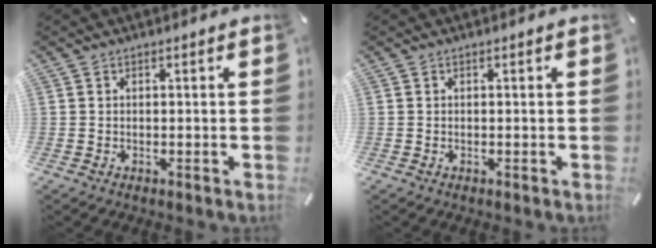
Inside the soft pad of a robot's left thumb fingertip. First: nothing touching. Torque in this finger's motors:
{"motor_torque": [0.00, 0.00, -0.01, -0.02, 0.00]}